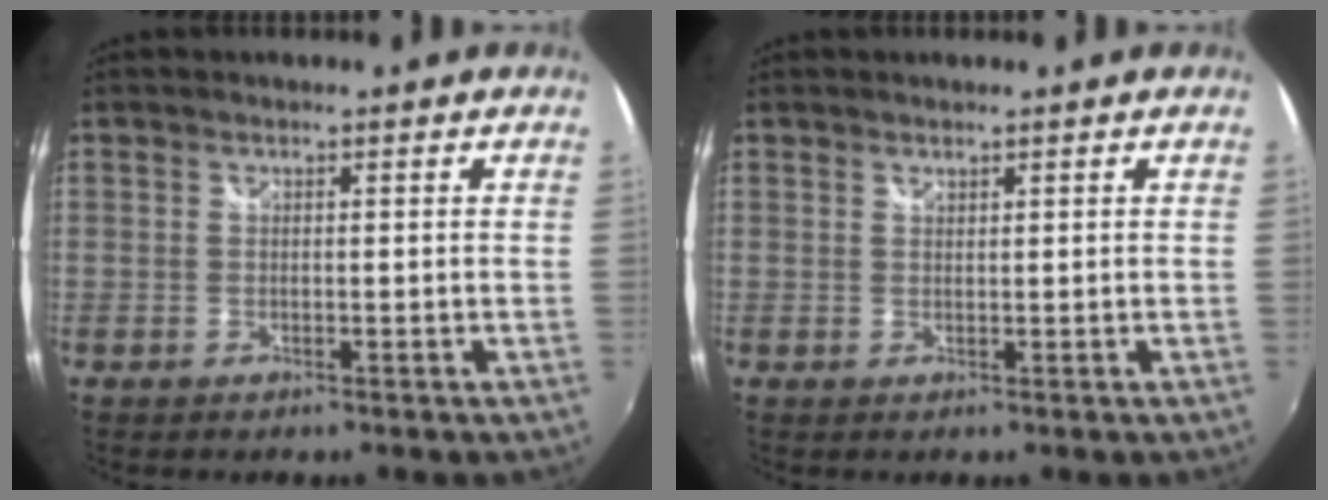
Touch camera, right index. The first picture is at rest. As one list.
[{"total": 0.6, "force": [0.6, 0.1, 0.1], "torque": [-0.001, 0.001, 0.011]}]